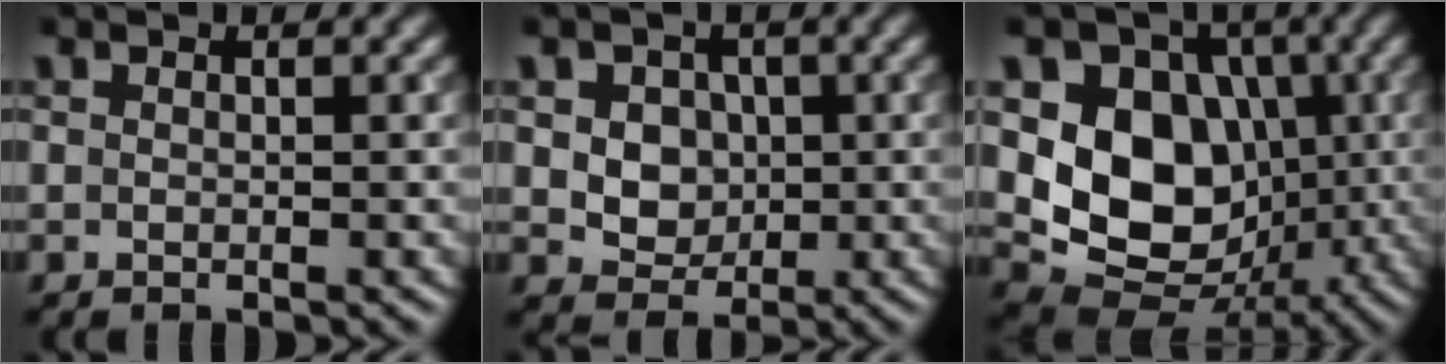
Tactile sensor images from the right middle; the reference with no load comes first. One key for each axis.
{"total": 4.8, "fx": 1.0, "fy": 4.1, "fz": 2.5, "tx": -0.036, "ty": 0.008, "tz": 0.015}
{"total": 9.7, "fx": 0.5, "fy": 7.8, "fz": 5.7, "tx": -0.103, "ty": -0.019, "tz": 0.006}